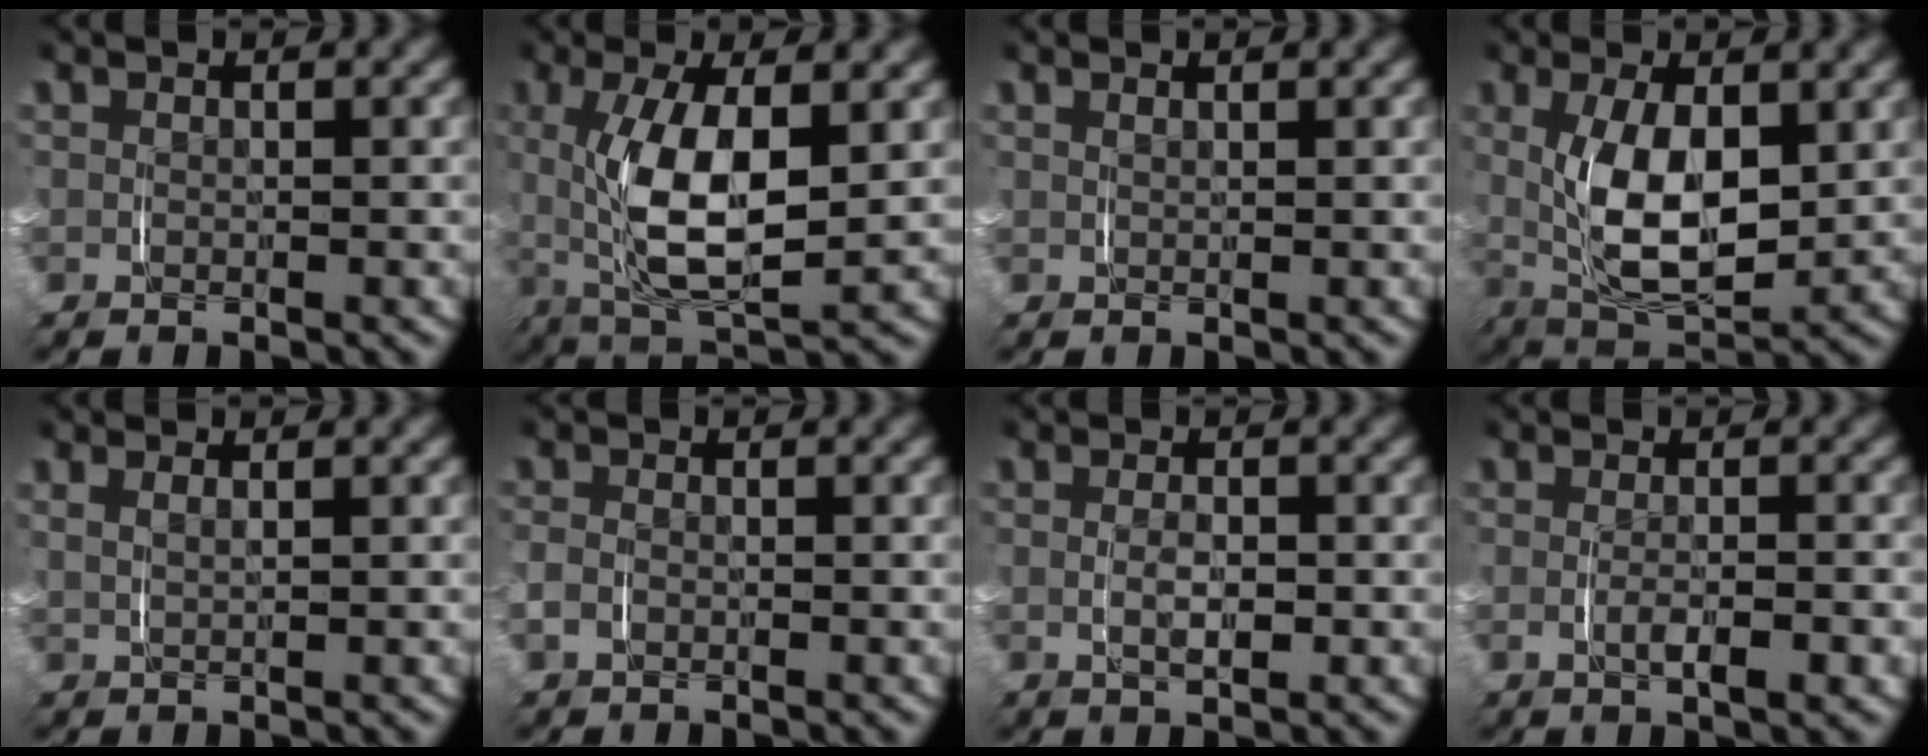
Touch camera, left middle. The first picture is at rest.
{"total": 7.3, "force": [0.4, 2.6, 6.8], "torque": [-0.132, -0.006, 0.016]}
{"total": 0.7, "force": [0.6, -0.4, 0.2], "torque": [0.003, 0.003, 0.013]}
{"total": 7.4, "force": [0.3, 3.4, 6.5], "torque": [-0.119, -0.010, 0.012]}
{"total": 1.0, "force": [0.7, -0.4, 0.5], "torque": [-0.007, 0.000, 0.017]}
{"total": 0.8, "force": [-0.7, 0.1, 0.4], "torque": [-0.009, 0.001, -0.012]}
{"total": 1.7, "force": [-0.3, 0.5, 1.6], "torque": [-0.027, -0.003, -0.002]}
{"total": 1.7, "force": [-0.8, -0.1, 1.6], "torque": [-0.026, -0.003, -0.010]}